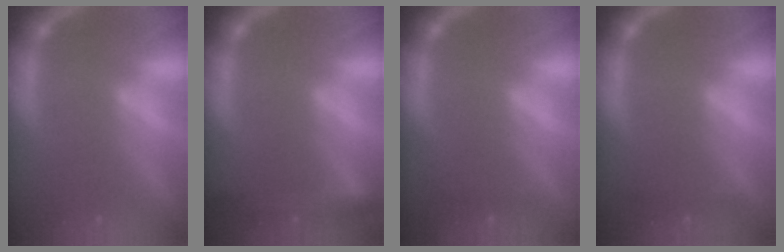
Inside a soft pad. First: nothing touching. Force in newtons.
{"total": 4.4}
{"total": 0.9}
{"total": 1.4}